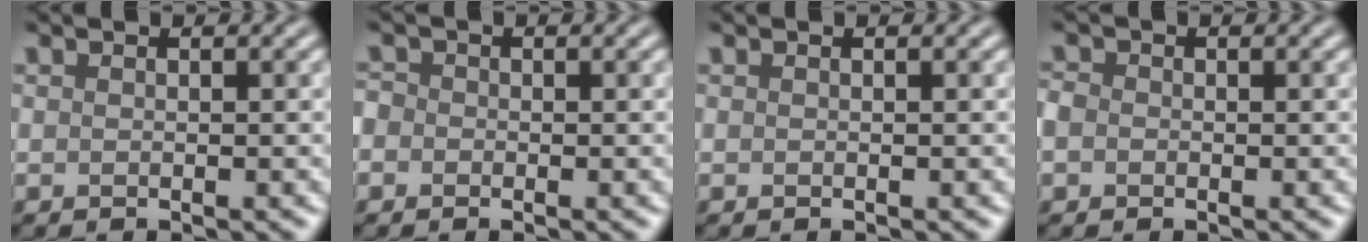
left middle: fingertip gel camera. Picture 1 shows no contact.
{"total": 1.4, "force": [-0.3, 1.3, 0.3], "torque": [0.004, 0.003, -0.015]}
{"total": 0.0}
{"total": 1.6, "force": [-0.3, 1.4, 0.6], "torque": [-0.007, -0.001, -0.010]}